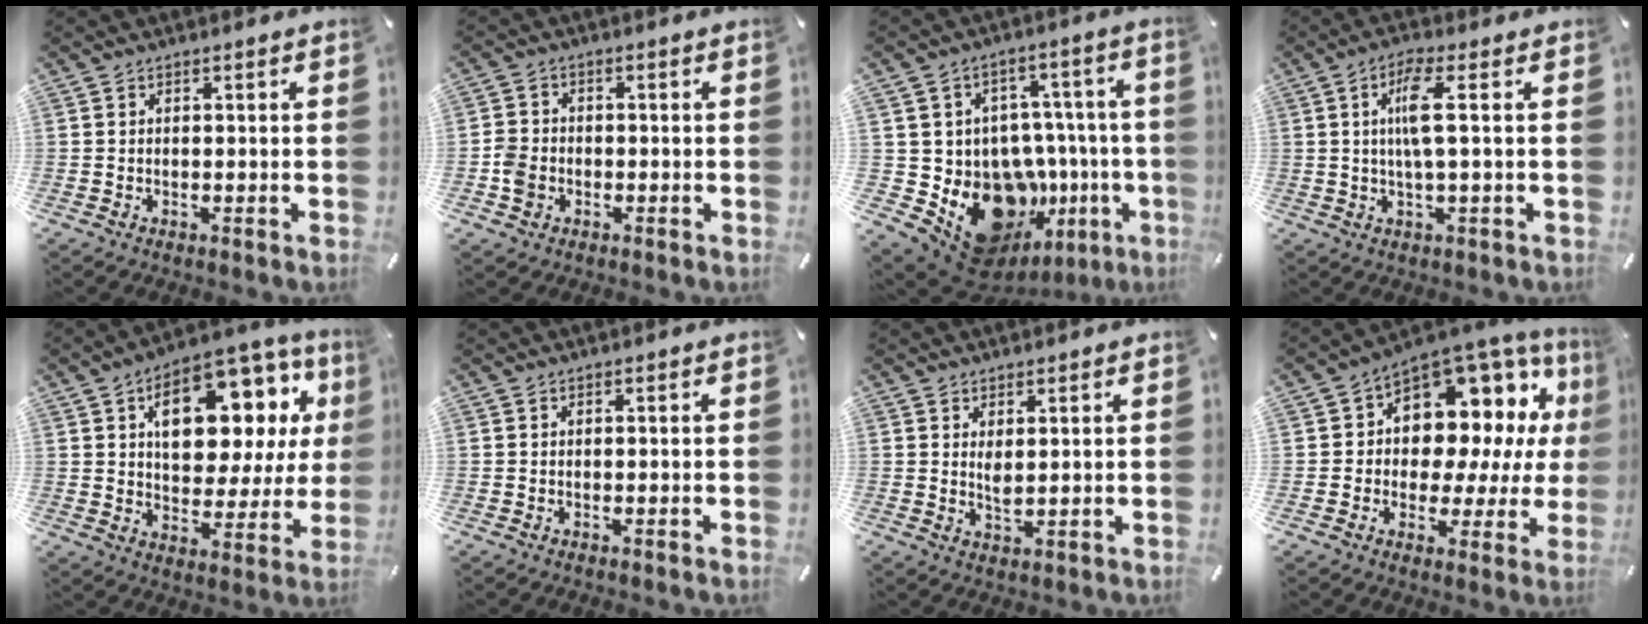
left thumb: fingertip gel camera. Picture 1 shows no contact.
{"total": 4.0, "force": [-1.5, 3.4, 1.3], "torque": [-0.024, 0.006, -0.027]}
{"total": 18.0, "force": [-7.9, 12.8, 9.8], "torque": [-0.154, 0.020, -0.100]}
{"total": 6.9, "force": [1.0, 1.0, 6.8], "torque": [-0.138, 0.000, 0.012]}
{"total": 18.8, "force": [8.0, 11.5, 12.6], "torque": [-0.172, -0.041, 0.134]}
{"total": 0.0}
{"total": 2.6, "force": [1.4, 0.9, 2.1], "torque": [-0.037, -0.005, 0.023]}
{"total": 11.8, "force": [4.8, 8.9, 6.1], "torque": [-0.087, -0.064, 0.090]}